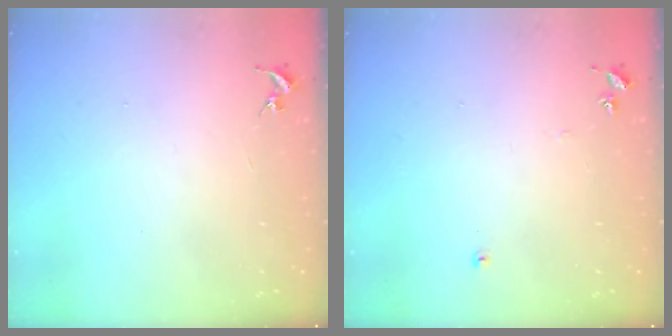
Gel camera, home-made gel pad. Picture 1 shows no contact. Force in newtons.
{"total": 5.6, "press": 5.6, "slide": 0.7}